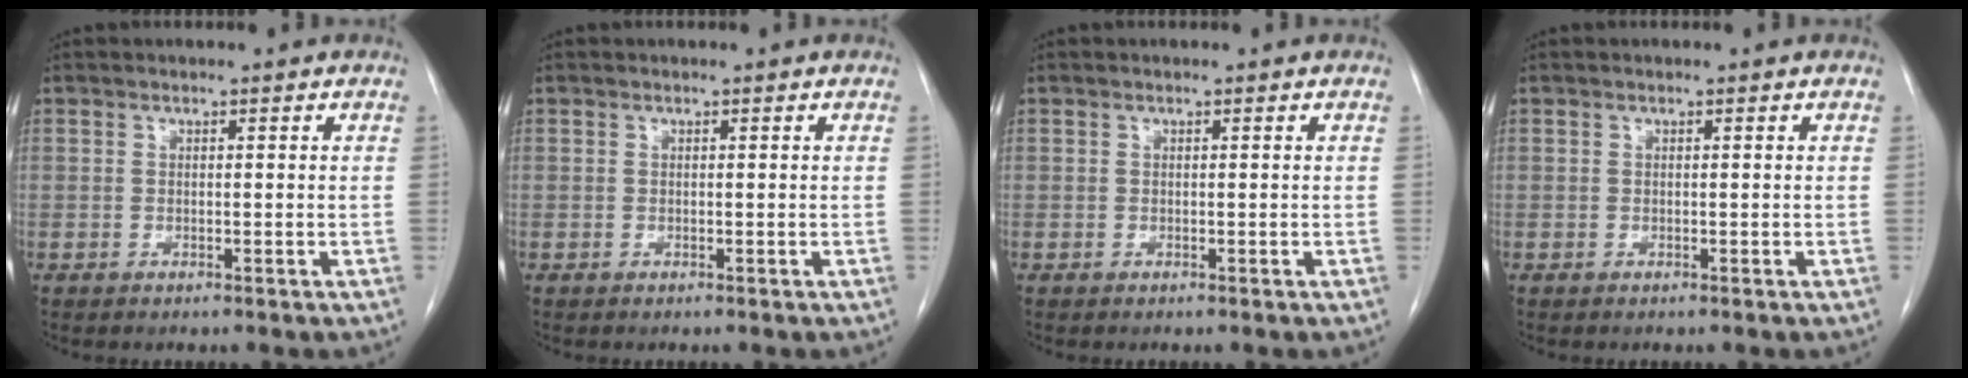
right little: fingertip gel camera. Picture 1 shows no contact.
{"total": 0.0}
{"total": 0.0}
{"total": 0.0}